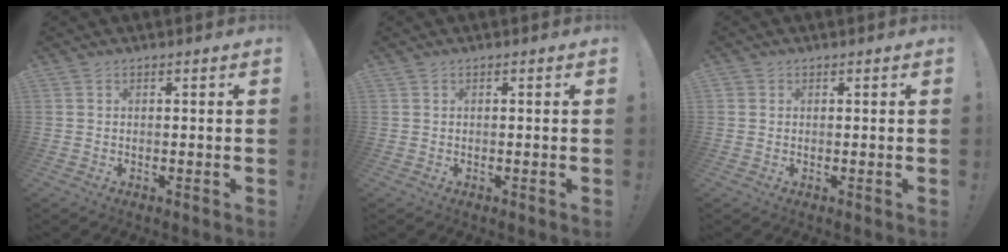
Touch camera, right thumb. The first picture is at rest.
{"total": 0.0}
{"total": 0.6, "force": [0.2, 0.6, 0.0], "torque": [0.000, 0.001, 0.004]}